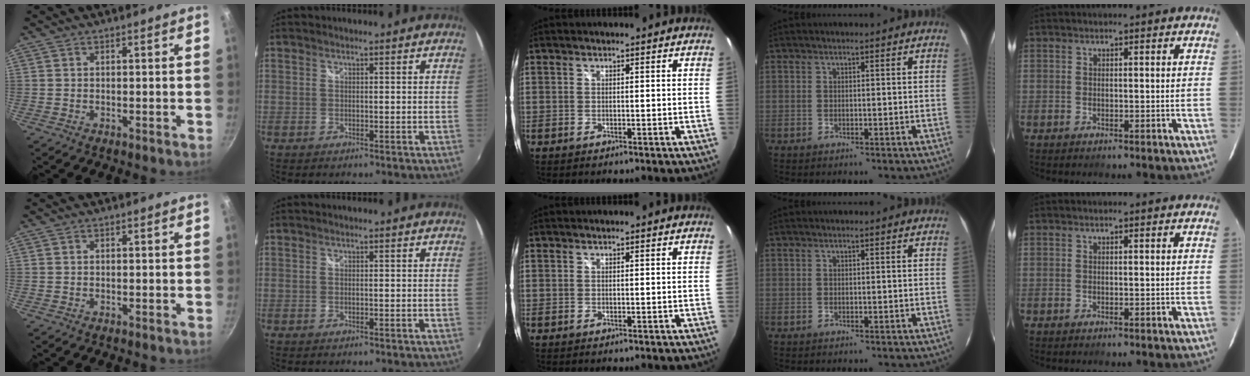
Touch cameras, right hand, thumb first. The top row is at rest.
{}